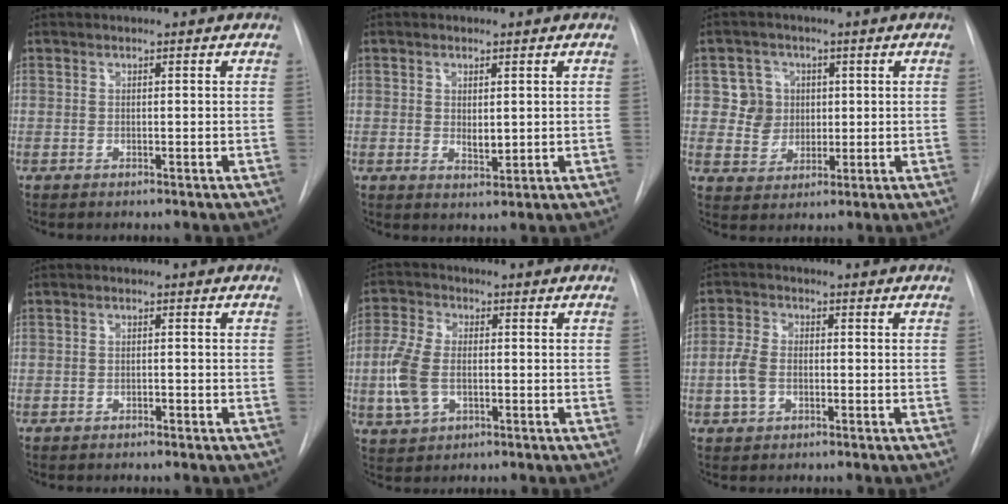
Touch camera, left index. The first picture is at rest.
{"total": 2.7, "force": [0.2, 1.5, 2.2], "torque": [-0.035, -0.010, 0.009]}
{"total": 5.8, "force": [1.1, 5.6, 0.9], "torque": [-0.017, 0.017, 0.026]}
{"total": 1.0, "force": [-0.7, 0.5, 0.5], "torque": [-0.009, 0.000, -0.012]}
{"total": 8.1, "force": [-1.4, 5.1, 6.2], "torque": [-0.162, 0.006, -0.025]}
{"total": 4.5, "force": [-1.1, 3.2, 3.0], "torque": [-0.081, 0.011, -0.022]}